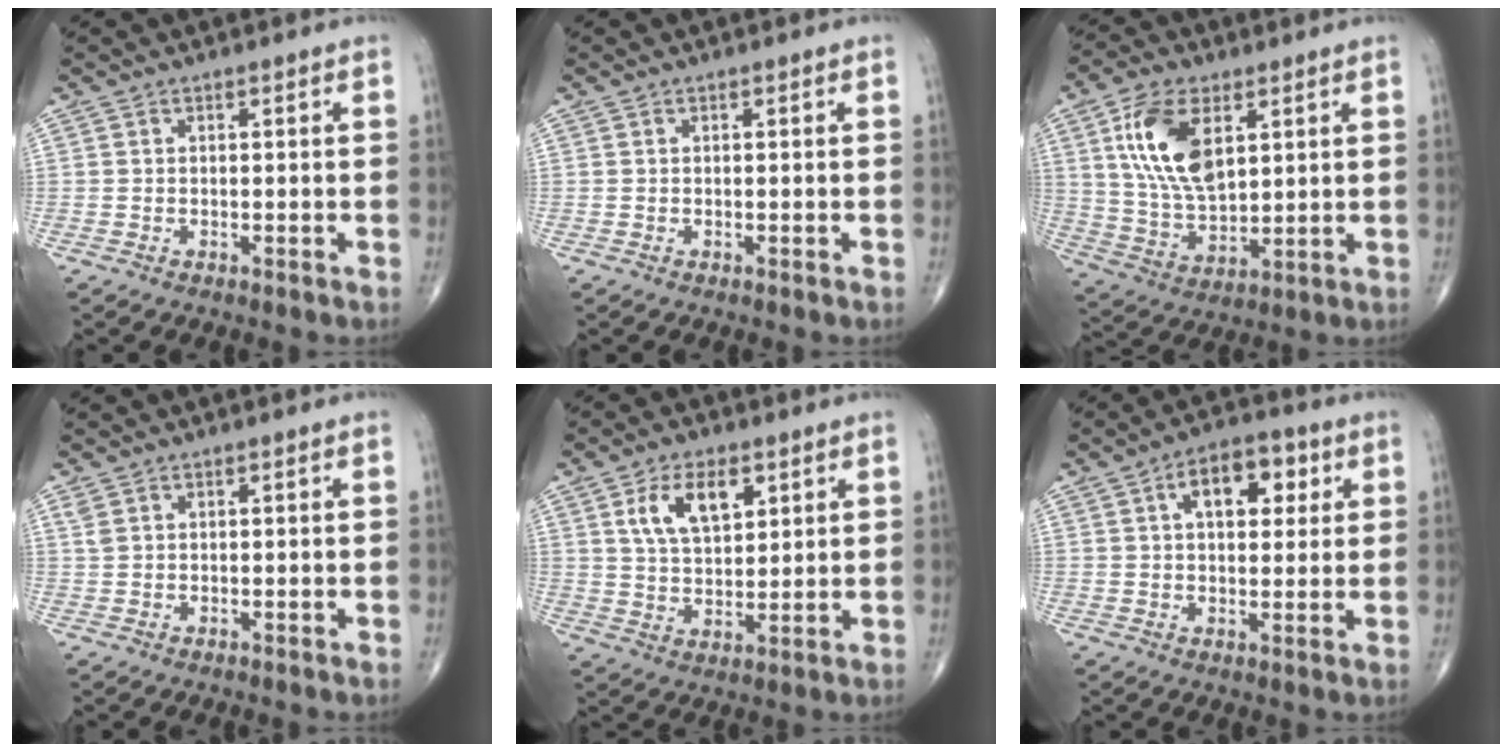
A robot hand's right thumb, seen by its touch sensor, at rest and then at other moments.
{"total": 0.0}
{"total": 14.4, "force": [5.0, 7.6, 11.2], "torque": [-0.206, -0.017, 0.103]}
{"total": 1.4, "force": [0.8, 0.8, 0.8], "torque": [-0.019, 0.007, 0.023]}
{"total": 9.8, "force": [4.2, 5.2, 7.1], "torque": [-0.108, -0.016, 0.080]}
{"total": 10.3, "force": [3.4, 5.8, 7.8], "torque": [-0.085, 0.008, 0.047]}